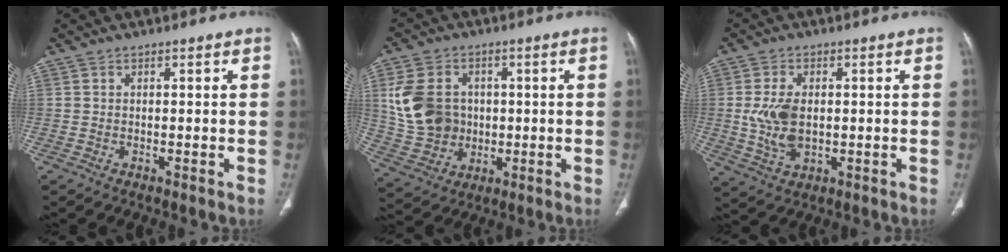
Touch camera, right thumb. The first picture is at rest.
{"total": 13.0, "force": [1.6, 10.8, 7.1], "torque": [-0.118, 0.003, 0.043]}
{"total": 7.9, "force": [0.1, 4.8, 6.3], "torque": [-0.128, -0.003, 0.009]}